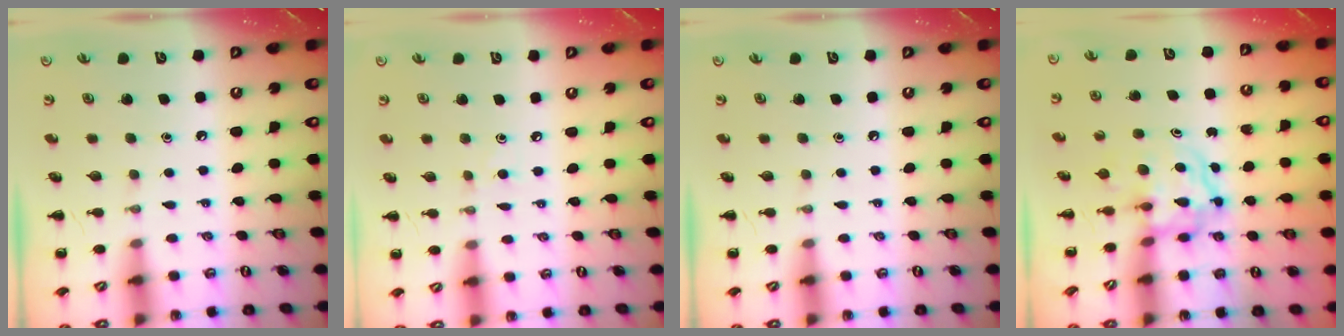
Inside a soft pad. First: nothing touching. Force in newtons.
{"total": 2.4, "press": 2.3, "slide": 0.8}
{"total": 0.0}
{"total": 3.9, "press": 3.9, "slide": 0.5}